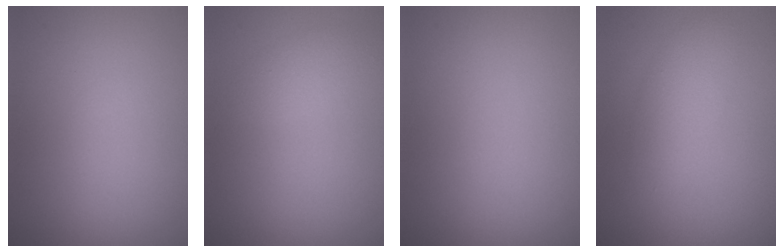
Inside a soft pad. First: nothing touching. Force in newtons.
{"total": 1.6, "press": 1.6, "slide": 0.1}
{"total": 0.0}
{"total": 2.7, "press": 2.7, "slide": 0.1}